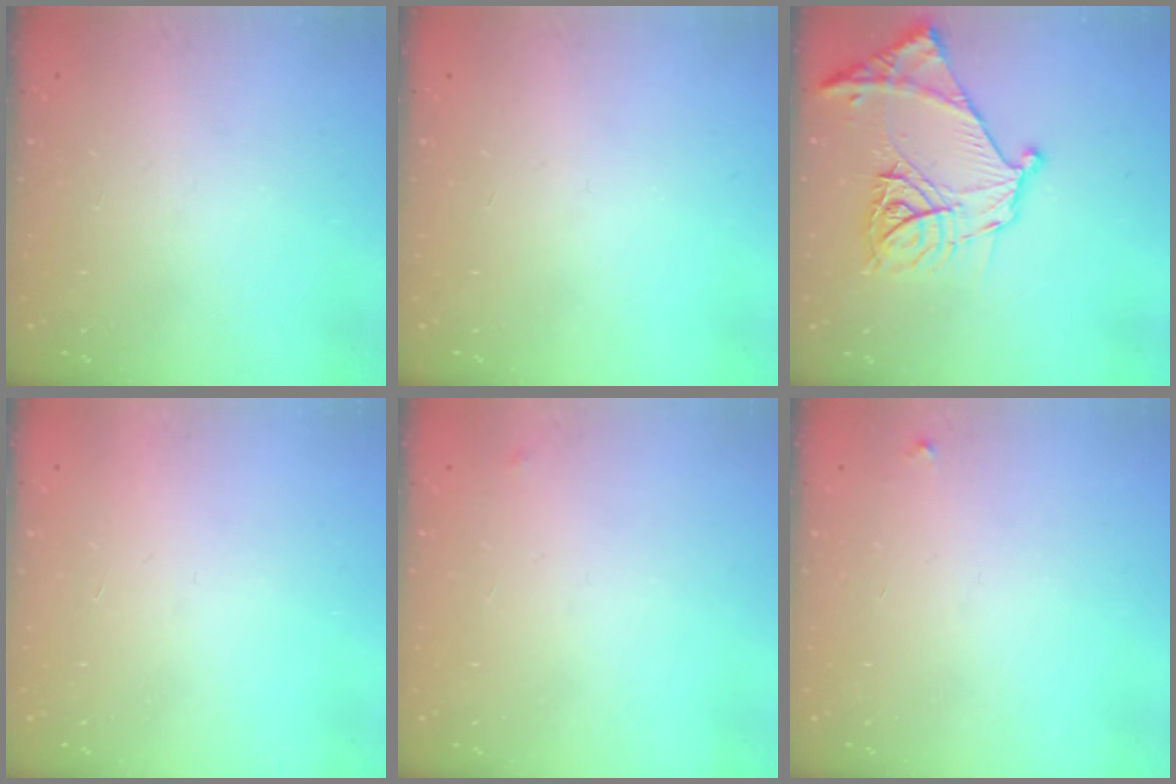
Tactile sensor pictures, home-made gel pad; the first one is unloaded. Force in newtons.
{"total": 0.0}
{"total": 19.4, "press": 19.3, "slide": 2.0}
{"total": 1.5, "press": 1.5, "slide": 0.1}
{"total": 2.5, "press": 2.4, "slide": 0.4}
{"total": 2.3, "press": 2.3, "slide": 0.2}